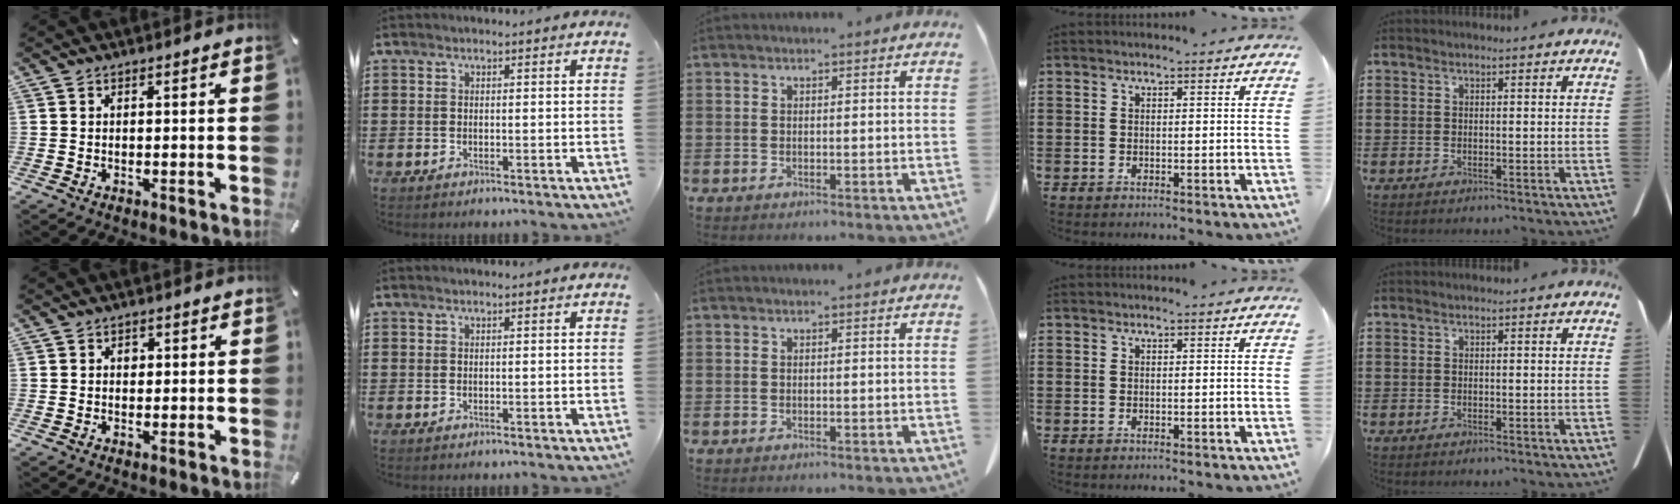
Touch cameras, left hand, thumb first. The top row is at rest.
{"thumb": {"total": 1.4, "force": [0.2, 1.2, 0.6], "torque": [0.002, -0.001, 0.000]}}